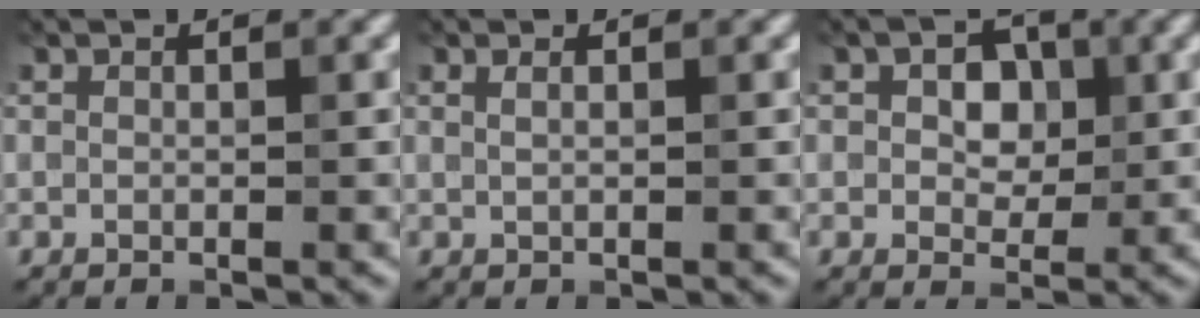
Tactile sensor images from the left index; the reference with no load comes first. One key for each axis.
{"total": 1.0, "fx": 0.5, "fy": 0.5, "fz": 0.7, "tx": -0.009, "ty": -0.004, "tz": 0.005}
{"total": 3.6, "fx": 0.6, "fy": 2.5, "fz": 2.5, "tx": -0.040, "ty": -0.001, "tz": 0.002}